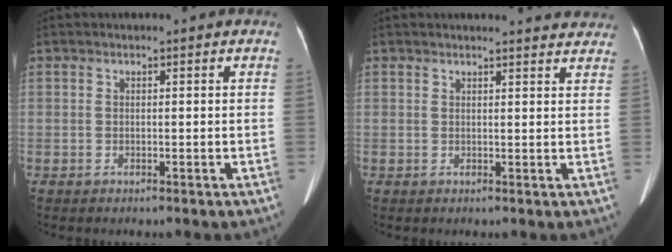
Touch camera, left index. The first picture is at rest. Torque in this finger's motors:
{"motor_torque": [0.24, -0.27, -0.12, -0.02]}